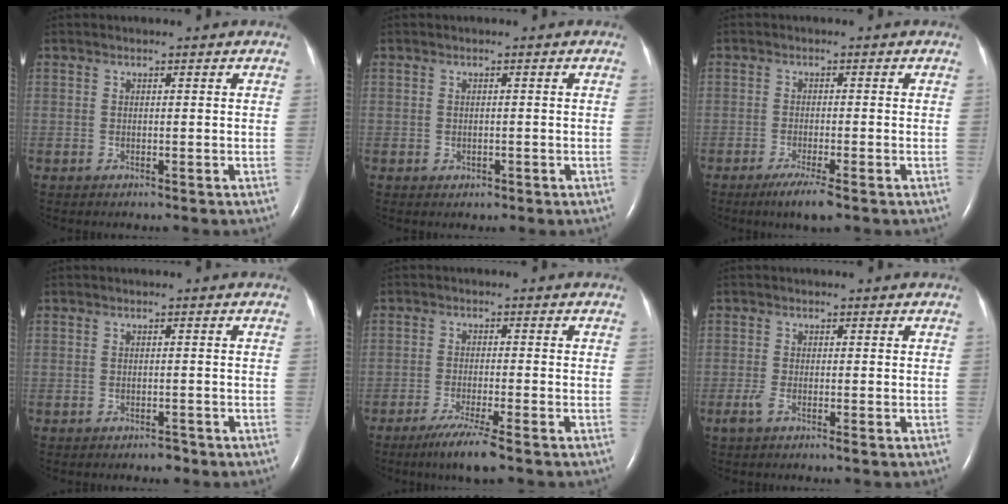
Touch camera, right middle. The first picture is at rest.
{"total": 0.9, "force": [-0.3, 0.7, 0.4], "torque": [-0.006, 0.000, -0.001]}
{"total": 4.3, "force": [-2.8, 0.1, 3.2], "torque": [-0.063, -0.013, -0.048]}
{"total": 1.1, "force": [-0.9, 0.4, 0.4], "torque": [-0.007, 0.000, -0.010]}
{"total": 5.9, "force": [-4.1, -0.3, 4.3], "torque": [-0.082, -0.018, -0.073]}
{"total": 1.8, "force": [-1.0, 0.1, 1.5], "torque": [-0.038, -0.005, -0.024]}